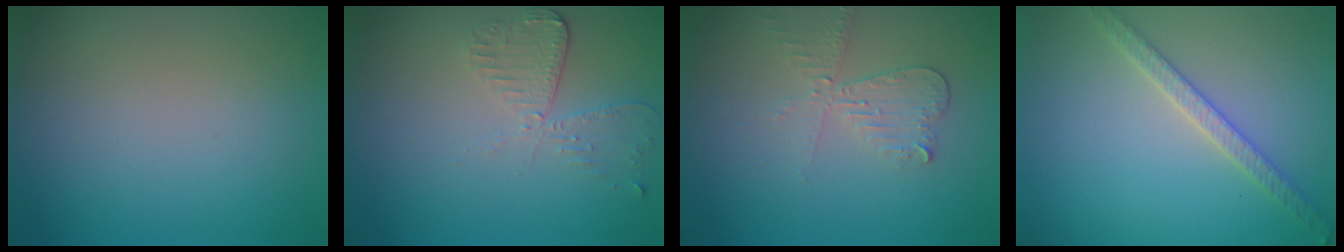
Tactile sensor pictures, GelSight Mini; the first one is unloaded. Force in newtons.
{"total": 2.9, "press": 2.6, "slide": 1.4}
{"total": 3.0, "press": 2.8, "slide": 1.1}
{"total": 2.9, "press": 2.8, "slide": 0.6}